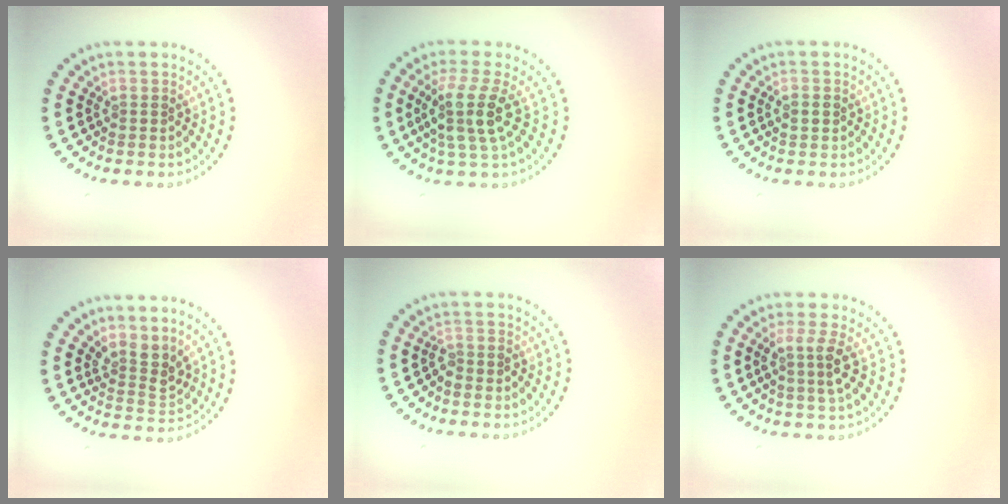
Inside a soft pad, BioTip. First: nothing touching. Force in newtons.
{"total": 3.9, "press": 3.1, "slide": 2.4}
{"total": 1.4, "press": 1.4, "slide": 0.1}
{"total": 2.7, "press": 2.0, "slide": 1.8}
{"total": 1.3, "press": 1.1, "slide": 0.7}
{"total": 2.4, "press": 1.9, "slide": 1.5}